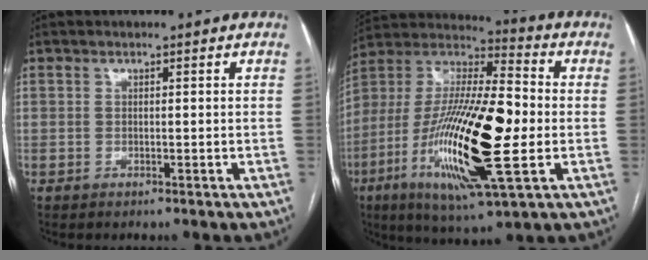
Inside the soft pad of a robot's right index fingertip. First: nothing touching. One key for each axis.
{"total": 25.2, "fx": -4.9, "fy": 5.3, "fz": 24.2, "tx": -0.492, "ty": -0.019, "tz": -0.090}